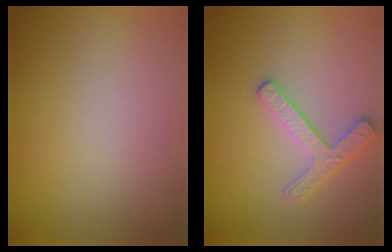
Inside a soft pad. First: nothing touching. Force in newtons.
{"total": 2.5, "press": 2.4, "slide": 0.4}